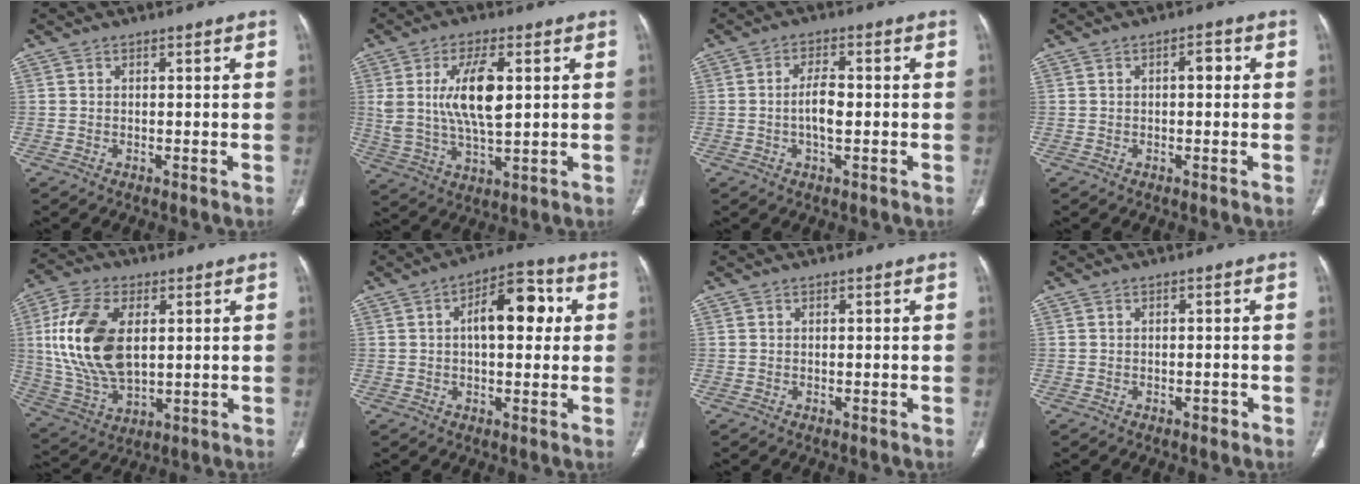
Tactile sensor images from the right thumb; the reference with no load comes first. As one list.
[{"total": 12.3, "force": [2.7, 4.9, 11.0], "torque": [-0.210, -0.011, 0.055]}, {"total": 4.6, "force": [-0.6, 1.8, 4.2], "torque": [-0.078, 0.006, -0.015]}, {"total": 2.3, "force": [0.2, 1.2, 1.9], "torque": [-0.023, 0.009, -0.003]}, {"total": 18.1, "force": [3.0, 10.3, 14.5], "torque": [-0.285, -0.008, 0.063]}, {"total": 11.1, "force": [2.0, 5.6, 9.4], "torque": [-0.115, 0.021, 0.021]}, {"total": 0.0}, {"total": 0.9, "force": [-0.6, 0.5, 0.5], "torque": [-0.003, 0.003, -0.010]}]